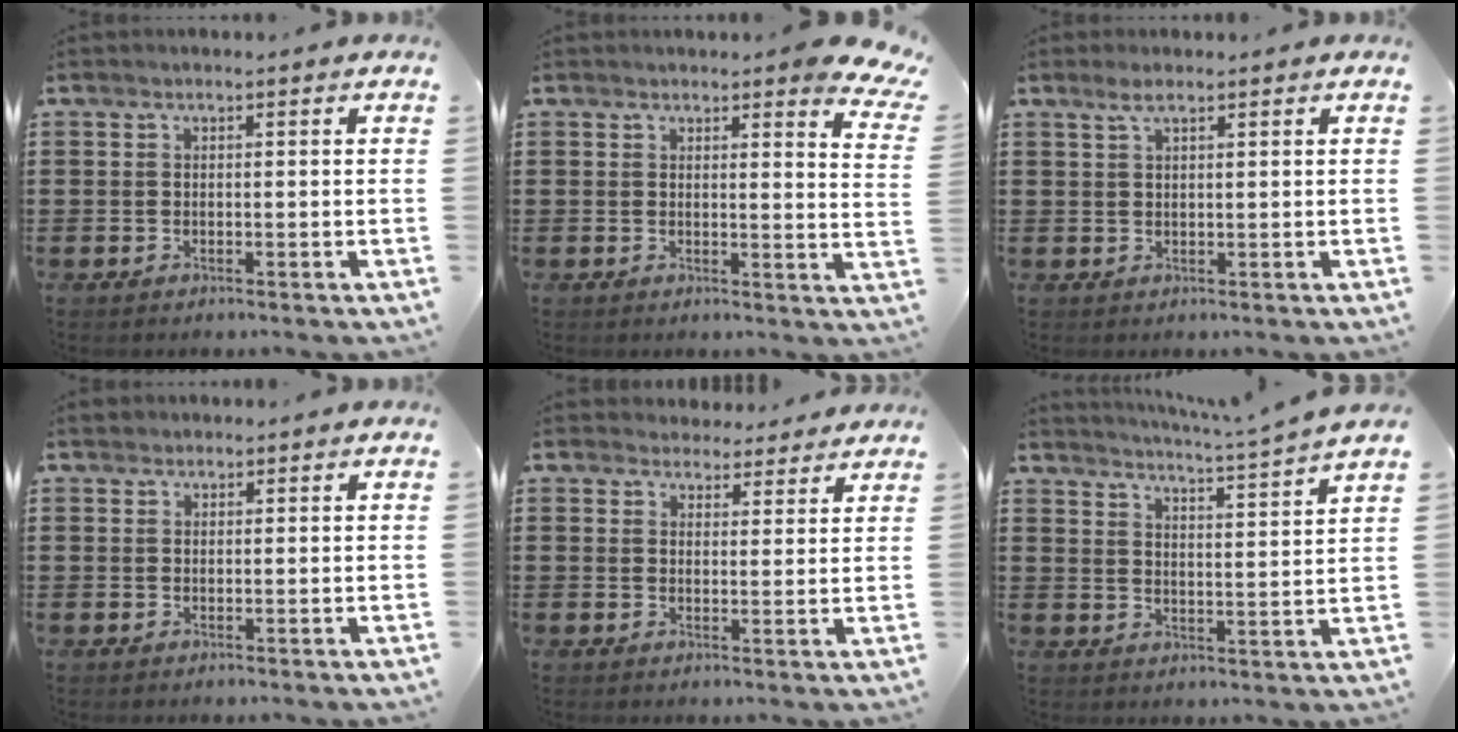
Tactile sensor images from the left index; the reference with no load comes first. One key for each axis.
{"total": 4.0, "fx": 3.6, "fy": 0.3, "fz": 1.5, "tx": -0.019, "ty": -0.019, "tz": 0.062}
{"total": 2.1, "fx": 1.3, "fy": 0.4, "fz": 1.5, "tx": -0.032, "ty": 0.002, "tz": 0.024}
{"total": 1.3, "fx": 1.1, "fy": 0.7, "fz": 0.0, "tx": -0.002, "ty": 0.003, "tz": 0.022}
{"total": 3.6, "fx": 3.4, "fy": 1.0, "fz": 0.1, "tx": -0.006, "ty": -0.012, "tz": 0.063}
{"total": 4.1, "fx": 3.6, "fy": -1.3, "fz": 1.3, "tx": -0.033, "ty": -0.037, "tz": 0.054}